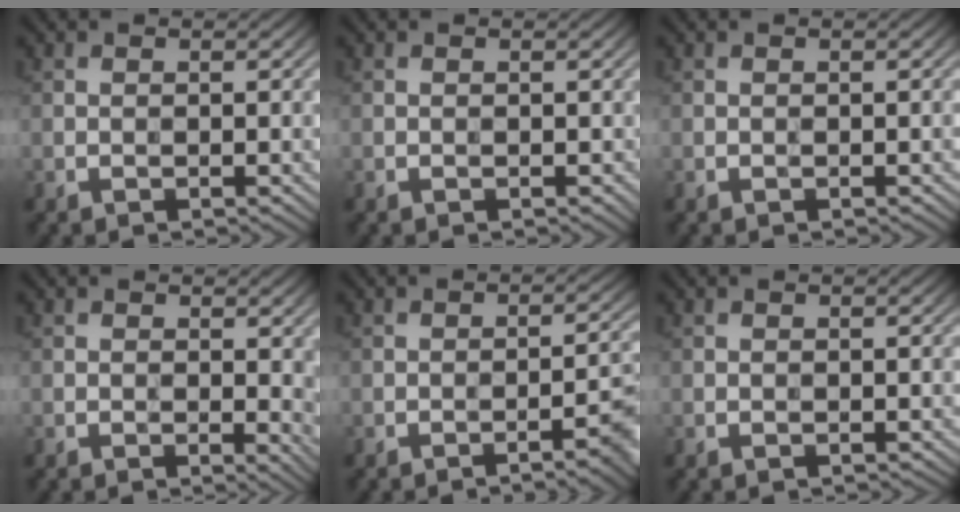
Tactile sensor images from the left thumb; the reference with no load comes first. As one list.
[{"total": 0.0}, {"total": 0.0}, {"total": 3.6, "force": [0.5, 1.6, 3.2], "torque": [-0.036, -0.001, 0.005]}, {"total": 4.8, "force": [-2.4, 1.0, 4.0], "torque": [-0.043, 0.012, -0.037]}, {"total": 0.0}]